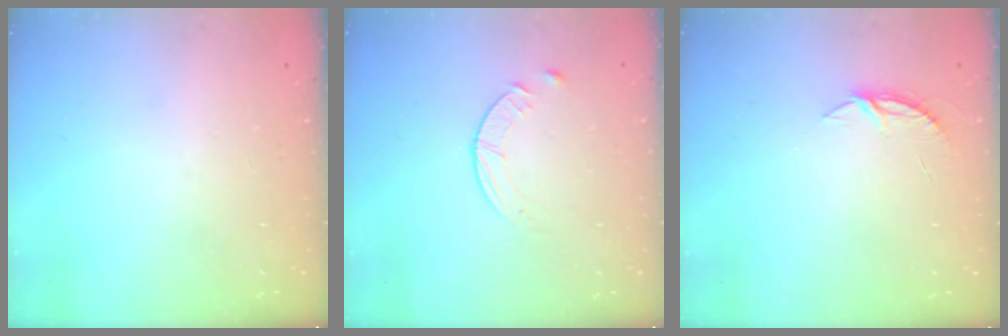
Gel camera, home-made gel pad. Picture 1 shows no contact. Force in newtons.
{"total": 5.6, "press": 5.6, "slide": 0.7}
{"total": 3.7, "press": 3.6, "slide": 0.4}